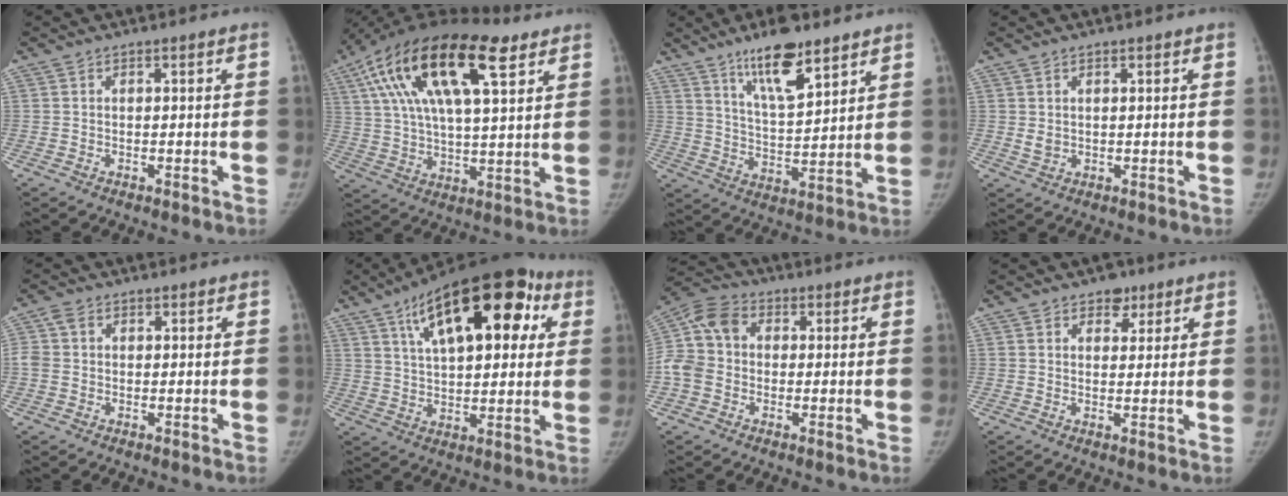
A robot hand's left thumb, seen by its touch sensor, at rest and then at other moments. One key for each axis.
{"total": 23.7, "fx": 11.0, "fy": 9.0, "fz": 19.1, "tx": -0.347, "ty": 0.008, "tz": 0.188}
{"total": 12.4, "fx": 8.3, "fy": 3.6, "fz": 8.5, "tx": -0.125, "ty": -0.050, "tz": 0.145}
{"total": 1.7, "fx": 0.3, "fy": 1.3, "fz": 1.0, "tx": -0.009, "ty": -0.004, "tz": 0.010}
{"total": 3.3, "fx": 0.3, "fy": 2.7, "fz": 1.9, "tx": -0.045, "ty": 0.011, "tz": 0.003}
{"total": 23.3, "fx": 9.1, "fy": 10.9, "fz": 18.5, "tx": -0.252, "ty": 0.014, "tz": 0.139}
{"total": 9.6, "fx": -0.8, "fy": 7.9, "fz": 5.4, "tx": -0.110, "ty": 0.031, "tz": -0.029}
{"total": 3.4, "fx": 2.0, "fy": 2.4, "fz": 1.2, "tx": 0.011, "ty": -0.009, "tz": 0.026}